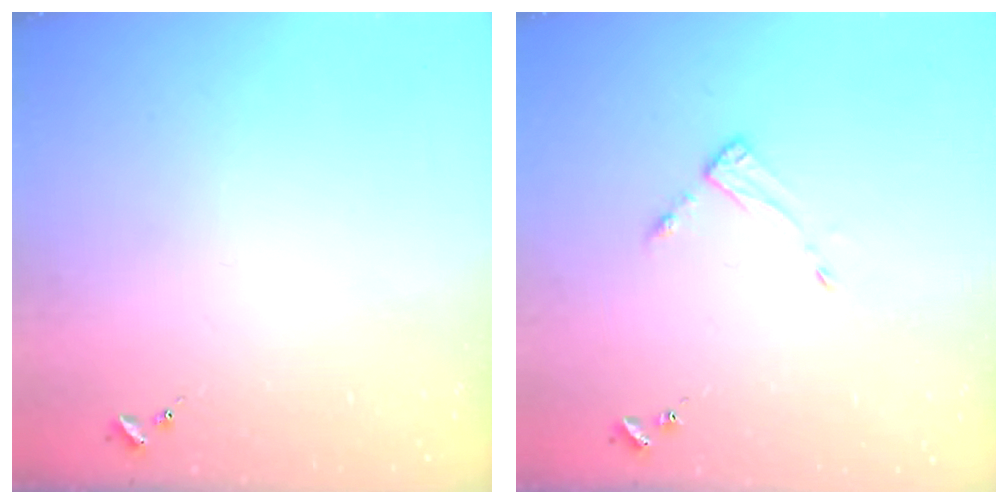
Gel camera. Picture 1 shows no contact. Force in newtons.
{"total": 4.6, "press": 4.6, "slide": 0.4}